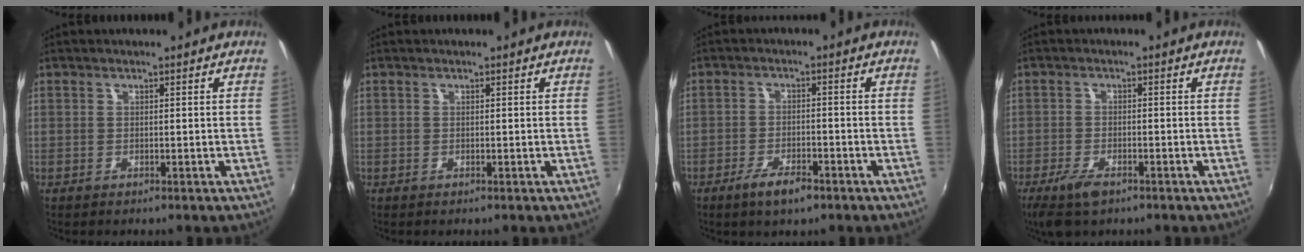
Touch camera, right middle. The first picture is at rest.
{"total": 0.0}
{"total": 5.3, "force": [-3.6, 1.8, 3.5], "torque": [-0.084, -0.009, -0.063]}
{"total": 5.7, "force": [-3.8, 2.2, 3.7], "torque": [-0.090, -0.014, -0.068]}